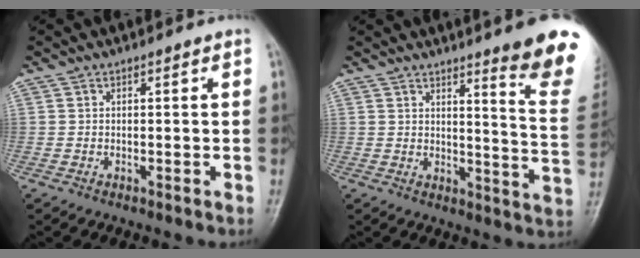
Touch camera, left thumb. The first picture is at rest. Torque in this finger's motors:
{"motor_torque": [0.65, 0.41, 1.49, -1.28, 0.08]}